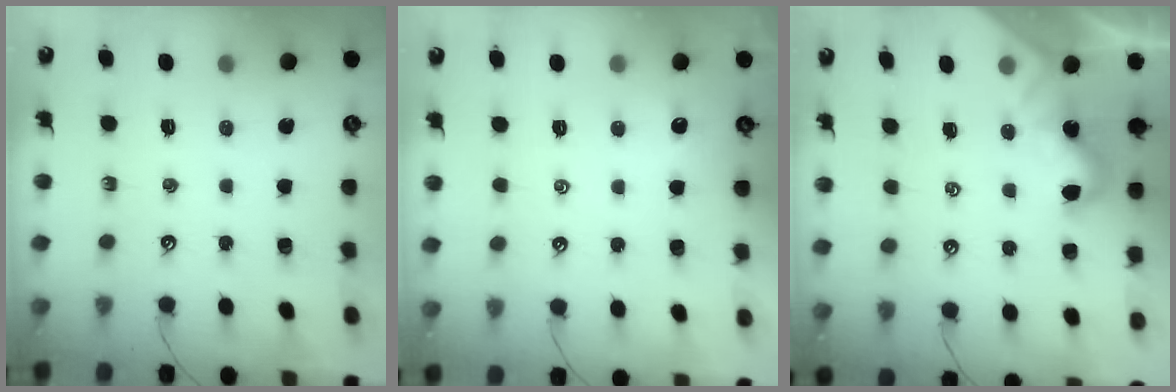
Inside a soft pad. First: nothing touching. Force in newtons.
{"total": 2.1, "press": 2.1, "slide": 0.3}
{"total": 1.8, "press": 1.7, "slide": 0.5}